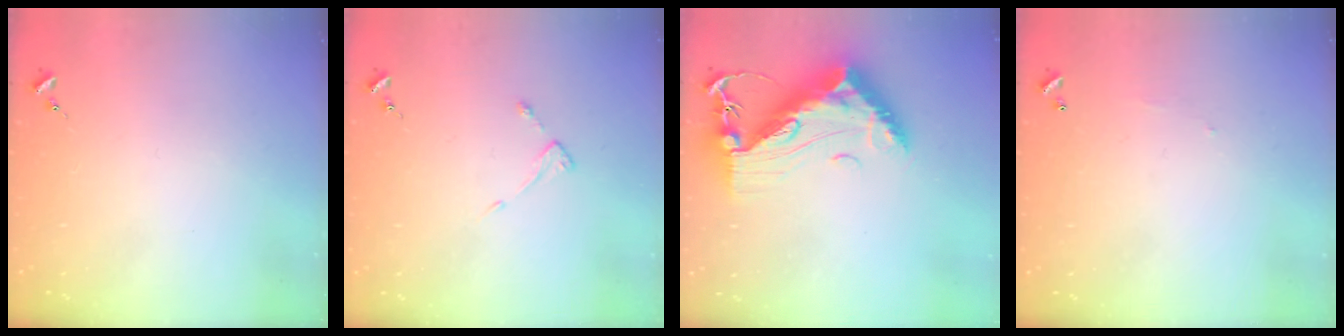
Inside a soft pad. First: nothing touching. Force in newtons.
{"total": 2.6, "press": 2.6, "slide": 0.3}
{"total": 19.1, "press": 19.1, "slide": 1.6}
{"total": 3.8, "press": 3.8, "slide": 0.1}